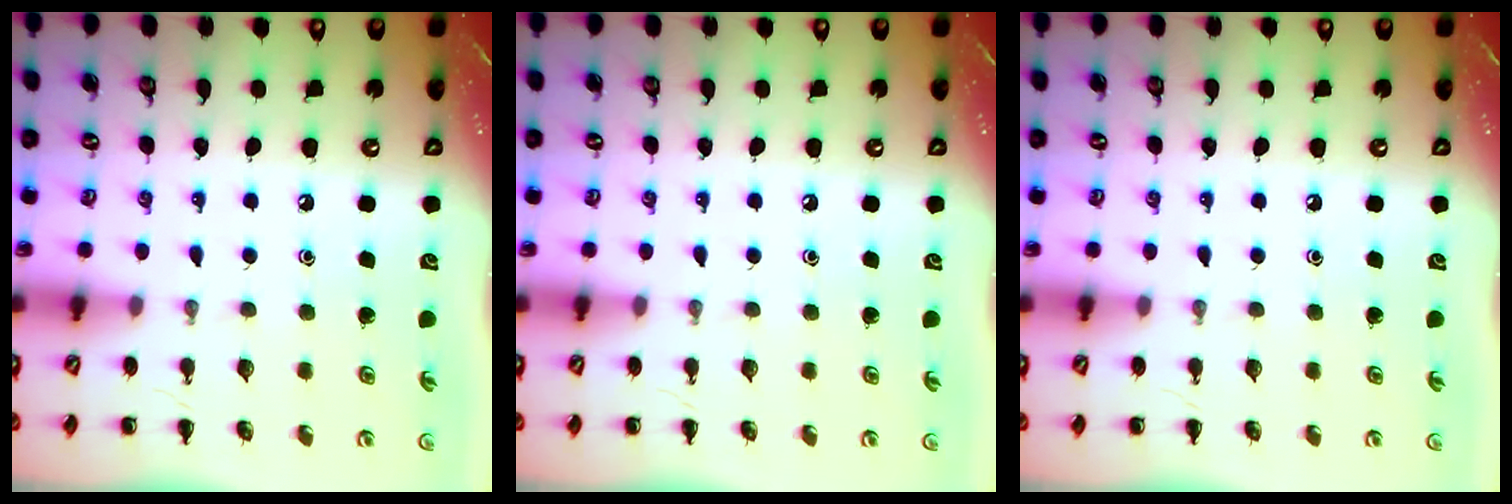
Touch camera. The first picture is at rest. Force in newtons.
{"total": 0.0}
{"total": 0.0}